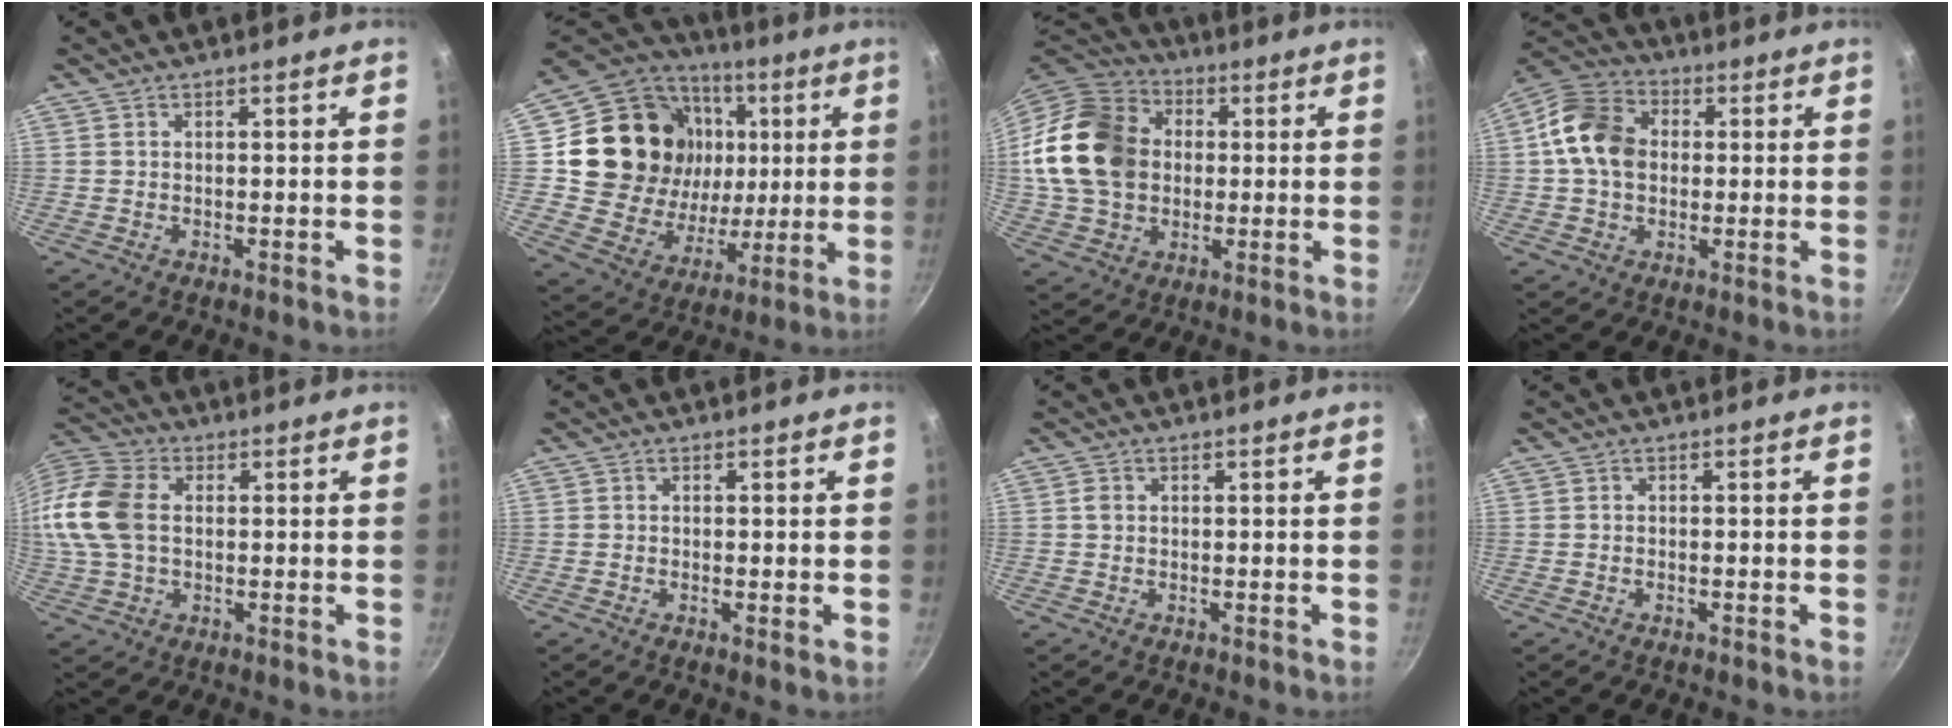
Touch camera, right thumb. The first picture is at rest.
{"total": 25.7, "force": [4.7, 20.8, 14.3], "torque": [-0.234, 0.007, 0.095]}
{"total": 21.3, "force": [2.3, 16.7, 13.0], "torque": [-0.234, 0.030, 0.045]}
{"total": 12.5, "force": [1.0, 9.6, 8.0], "torque": [-0.118, 0.018, 0.000]}
{"total": 16.5, "force": [1.3, 11.5, 11.7], "torque": [-0.254, 0.026, 0.013]}
{"total": 1.0, "force": [-0.1, 0.2, 1.0], "torque": [-0.016, -0.005, -0.005]}
{"total": 1.2, "force": [0.1, 1.0, 0.6], "torque": [-0.009, 0.004, 0.001]}
{"total": 0.7, "force": [-0.3, 0.3, 0.5], "torque": [-0.010, 0.003, -0.007]}